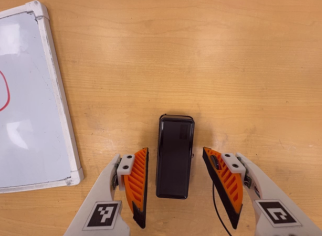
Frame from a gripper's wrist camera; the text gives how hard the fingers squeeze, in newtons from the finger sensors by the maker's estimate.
{"total": 0.0}